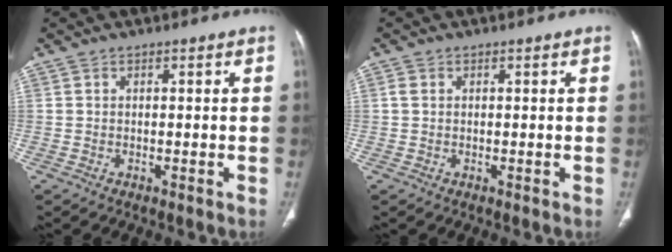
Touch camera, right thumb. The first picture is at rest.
{"total": 1.2, "force": [0.3, 0.8, 0.8], "torque": [-0.018, 0.003, 0.008]}